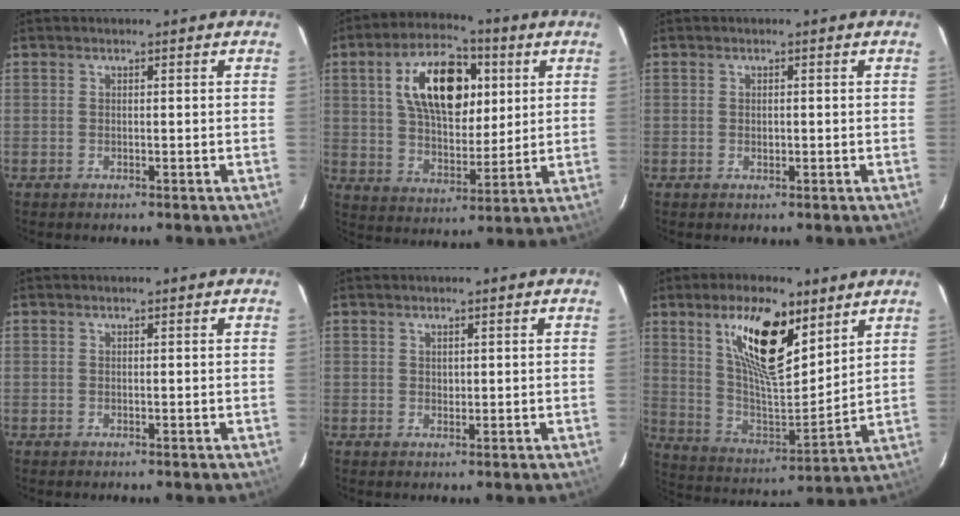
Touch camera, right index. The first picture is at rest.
{"total": 15.6, "force": [5.1, 8.6, 12.0], "torque": [-0.204, 0.023, 0.089]}
{"total": 0.9, "force": [-0.1, 0.6, 0.7], "torque": [-0.010, 0.003, -0.001]}
{"total": 0.0}
{"total": 0.9, "force": [0.4, 0.1, -0.8], "torque": [0.017, 0.002, 0.006]}
{"total": 17.1, "force": [9.9, 6.3, 12.5], "torque": [-0.221, -0.003, 0.188]}